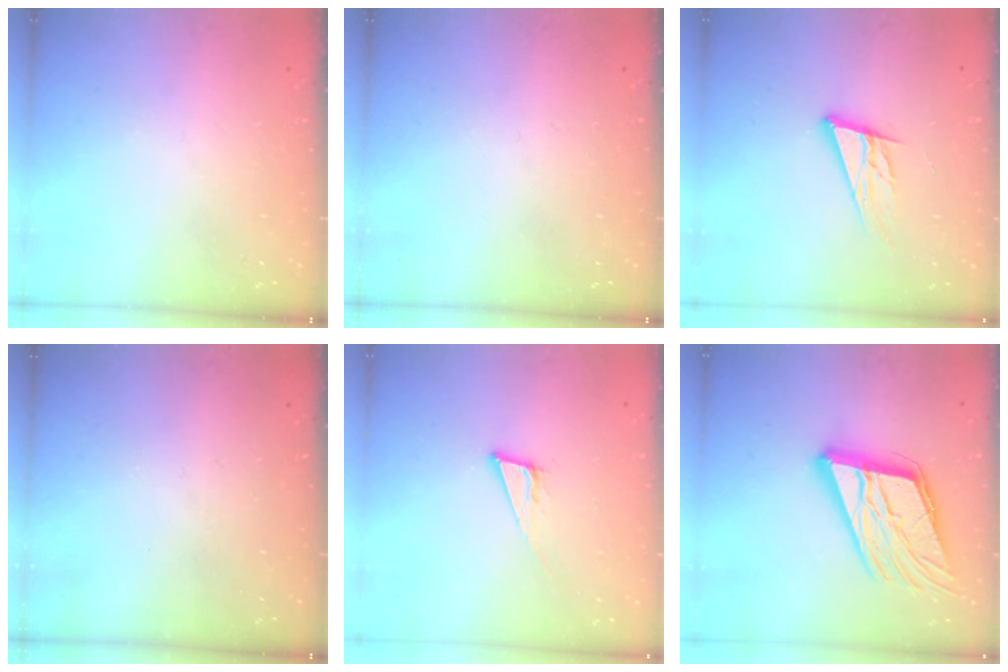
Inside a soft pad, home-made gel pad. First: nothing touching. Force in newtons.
{"total": 0.0}
{"total": 13.6, "press": 13.1, "slide": 3.6}
{"total": 0.0}
{"total": 6.8, "press": 6.4, "slide": 2.4}
{"total": 19.2, "press": 19.0, "slide": 2.8}